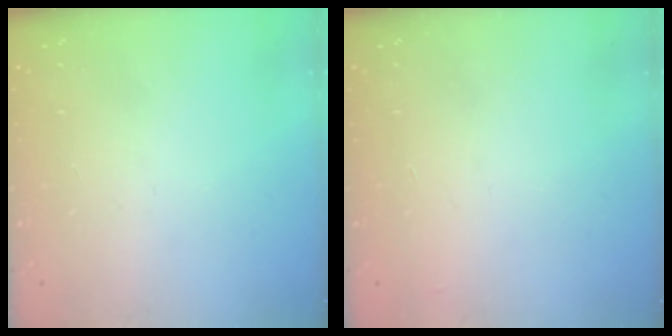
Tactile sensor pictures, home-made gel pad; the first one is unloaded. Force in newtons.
{"total": 2.9, "press": 2.9, "slide": 0.1}